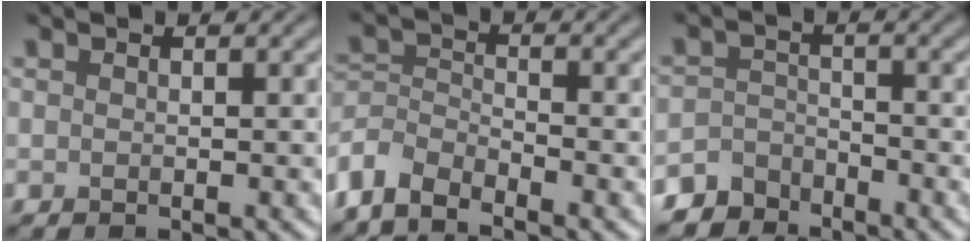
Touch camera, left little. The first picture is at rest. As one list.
[{"total": 3.9, "force": [-3.4, 1.4, 1.5], "torque": [-0.026, -0.004, -0.077]}, {"total": 4.0, "force": [-3.6, 1.7, 0.0], "torque": [0.012, -0.004, -0.070]}]